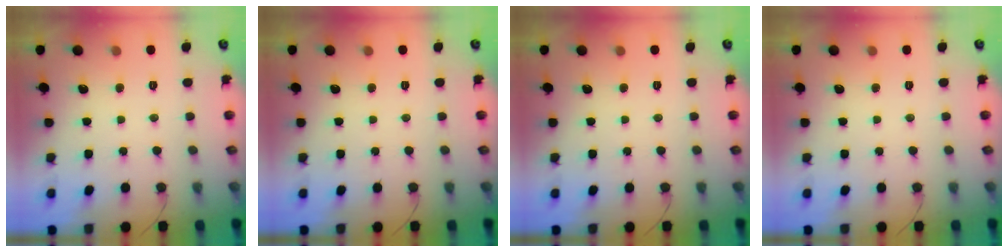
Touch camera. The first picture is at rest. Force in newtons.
{"total": 0.0}
{"total": 0.0}
{"total": 0.0}